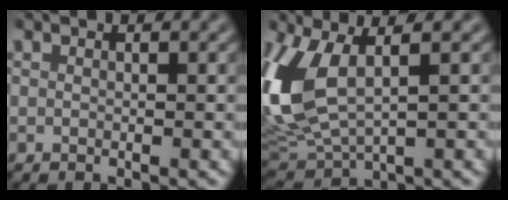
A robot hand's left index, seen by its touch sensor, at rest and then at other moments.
{"total": 9.4, "force": [1.2, 4.7, 8.1], "torque": [-0.212, -0.003, 0.027]}